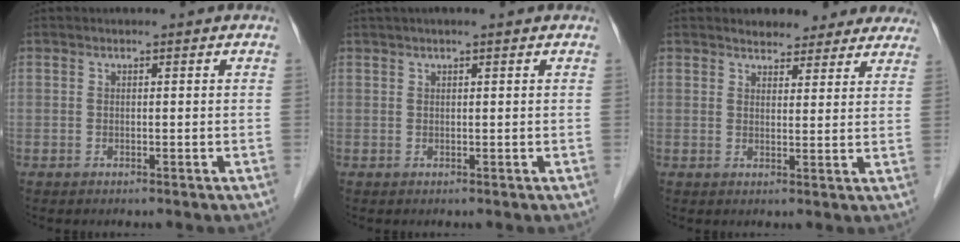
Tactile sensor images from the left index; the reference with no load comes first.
{"total": 3.2, "force": [2.4, 0.1, 2.1], "torque": [-0.028, 0.033, 0.039]}
{"total": 8.7, "force": [7.7, 3.5, 2.0], "torque": [0.001, 0.008, 0.083]}